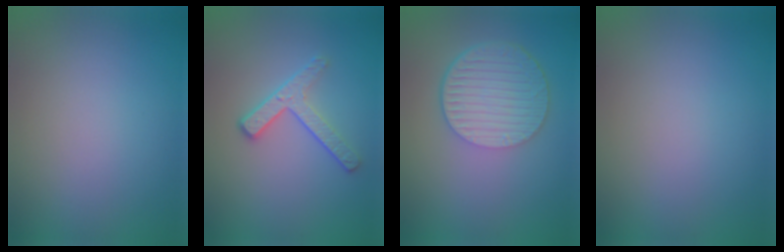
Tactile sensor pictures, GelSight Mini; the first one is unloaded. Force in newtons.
{"total": 2.8, "press": 2.4, "slide": 1.4}
{"total": 7.0, "press": 5.0, "slide": 4.9}
{"total": 0.0}